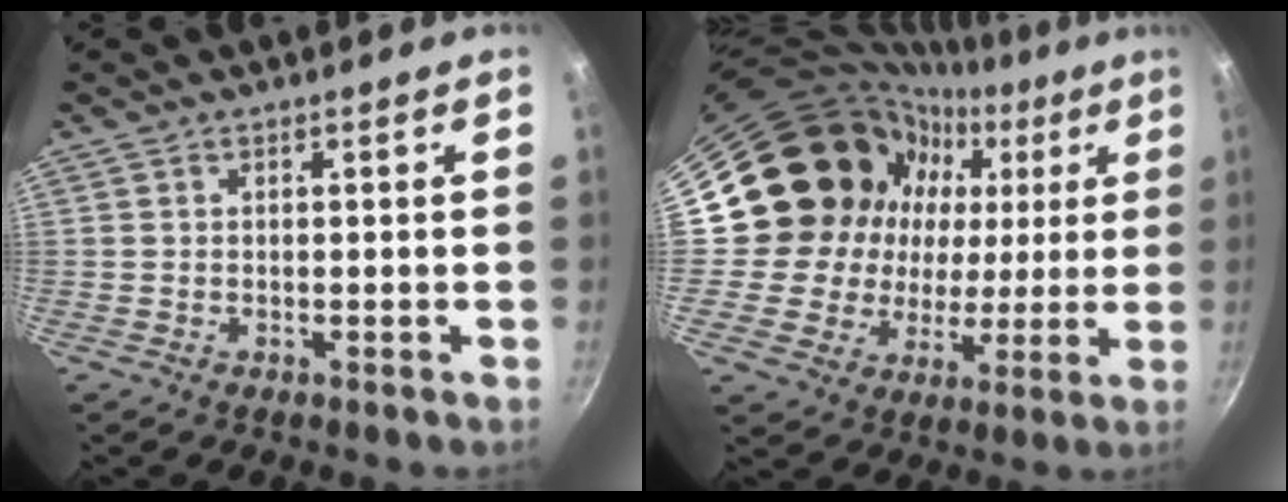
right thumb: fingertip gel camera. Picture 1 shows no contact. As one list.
[{"total": 21.6, "force": [5.1, 18.7, 9.6], "torque": [-0.130, 0.020, 0.089]}]